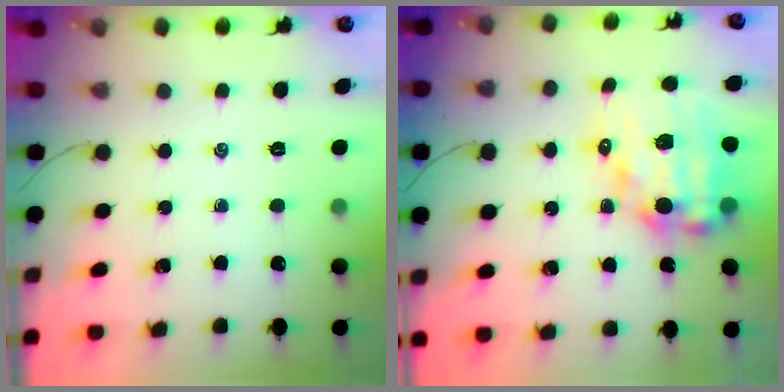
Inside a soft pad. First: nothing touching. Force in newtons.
{"total": 15.6, "press": 15.2, "slide": 3.3}